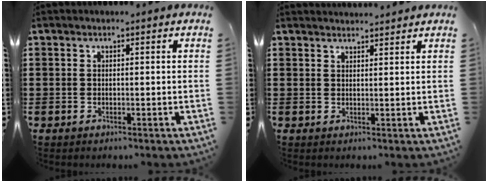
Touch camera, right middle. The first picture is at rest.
{"total": 1.8, "force": [1.8, -0.2, 0.1], "torque": [-0.007, 0.000, 0.037]}